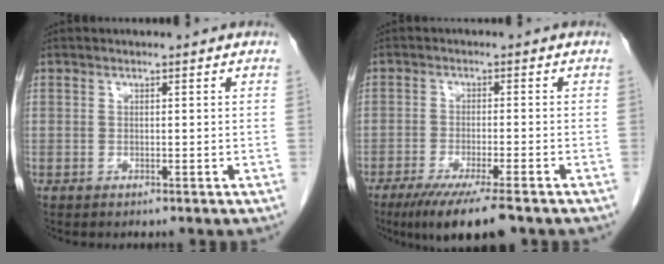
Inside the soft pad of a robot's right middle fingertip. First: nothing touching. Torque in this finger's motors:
{"motor_torque": [1.13, -0.88, 0.34, 0.06]}